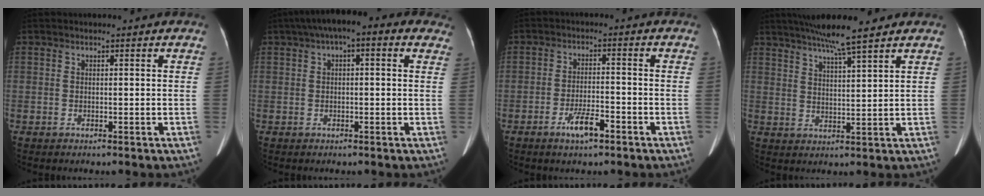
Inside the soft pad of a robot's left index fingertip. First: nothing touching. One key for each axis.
{"total": 9.0, "fx": 5.0, "fy": 3.0, "fz": 6.9, "tx": -0.093, "ty": 0.048, "tz": 0.062}
{"total": 4.6, "fx": -2.9, "fy": 1.0, "fz": 3.4, "tx": -0.065, "ty": -0.001, "tz": -0.051}
{"total": 9.4, "fx": 7.6, "fy": -0.2, "fz": 5.6, "tx": -0.093, "ty": 0.017, "tz": 0.119}